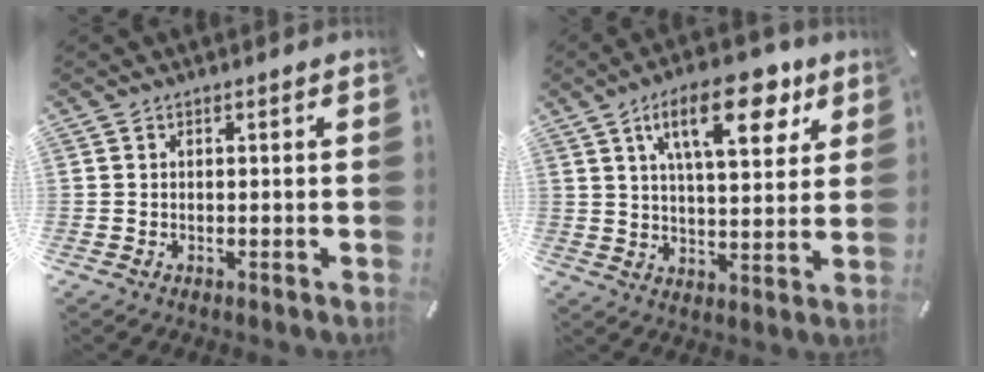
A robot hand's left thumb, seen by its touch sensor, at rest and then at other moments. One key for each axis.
{"total": 17.3, "fx": 8.9, "fy": 7.5, "fz": 12.8, "tx": -0.192, "ty": -0.024, "tz": 0.141}